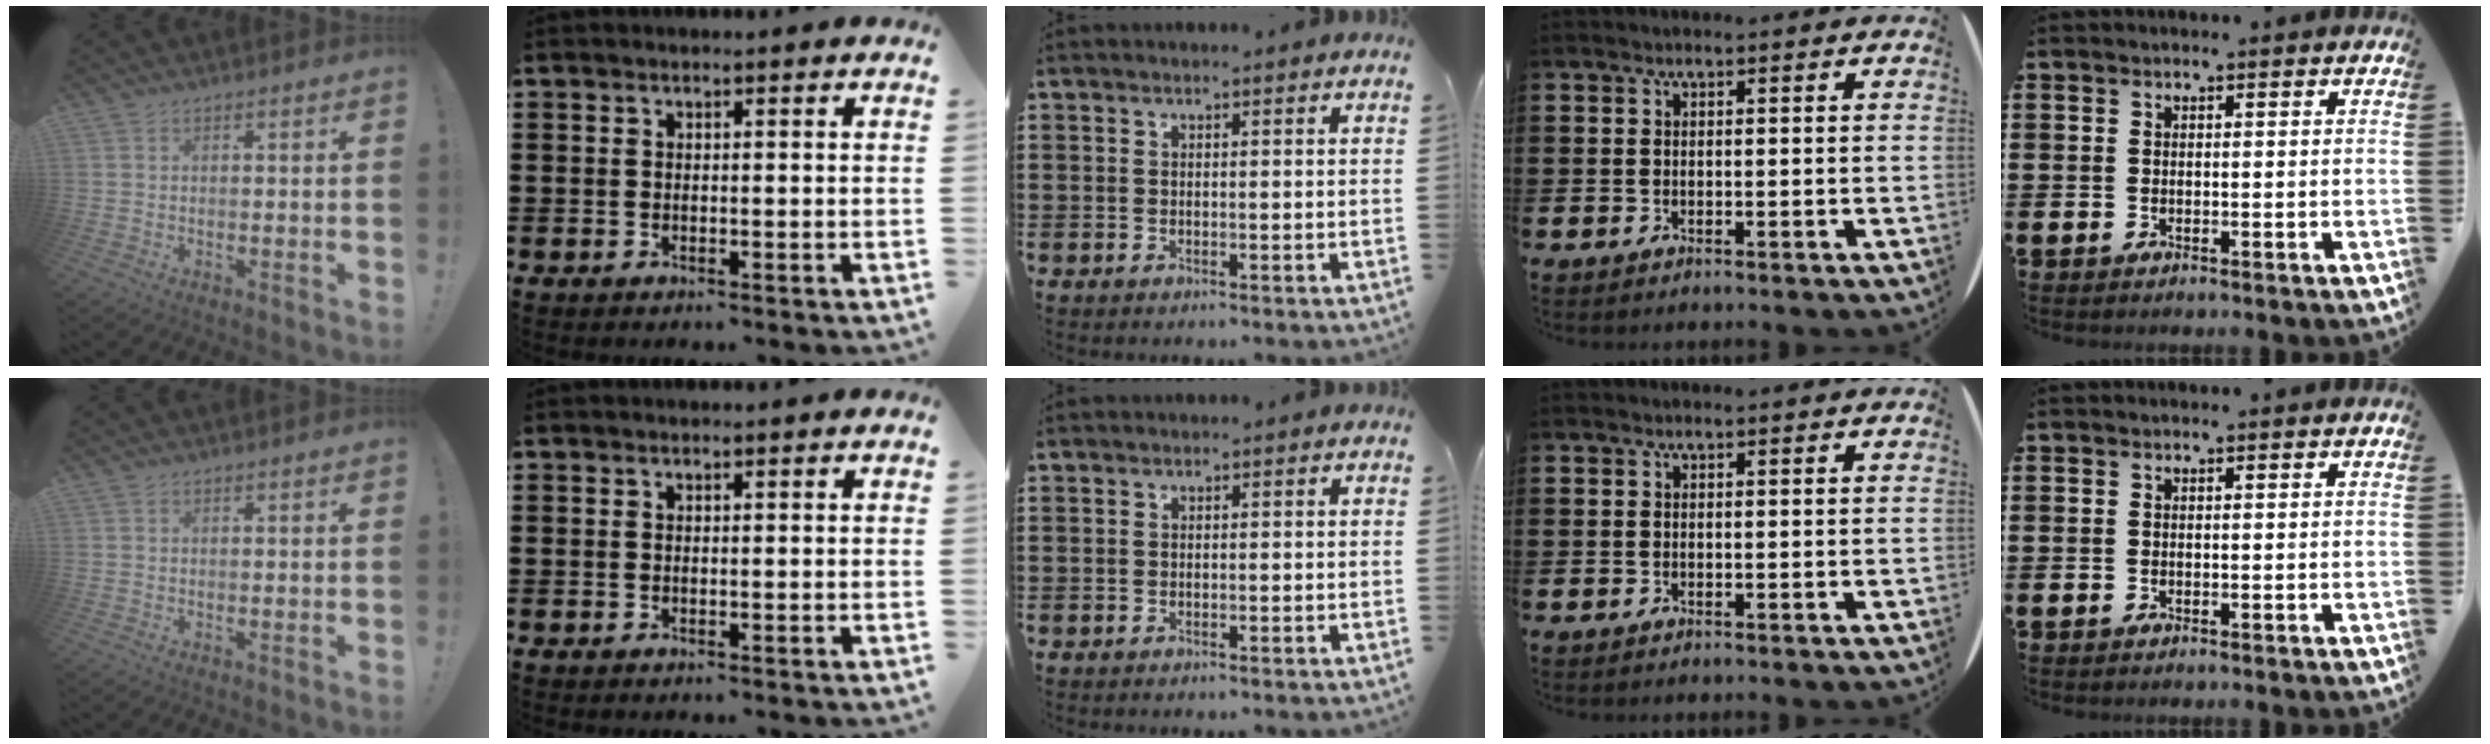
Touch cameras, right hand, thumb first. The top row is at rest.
{}